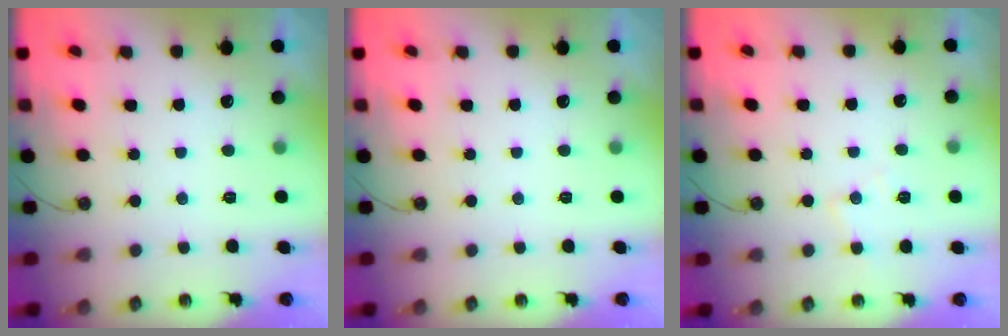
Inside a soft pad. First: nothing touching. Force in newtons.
{"total": 0.0}
{"total": 6.3, "press": 6.2, "slide": 0.9}